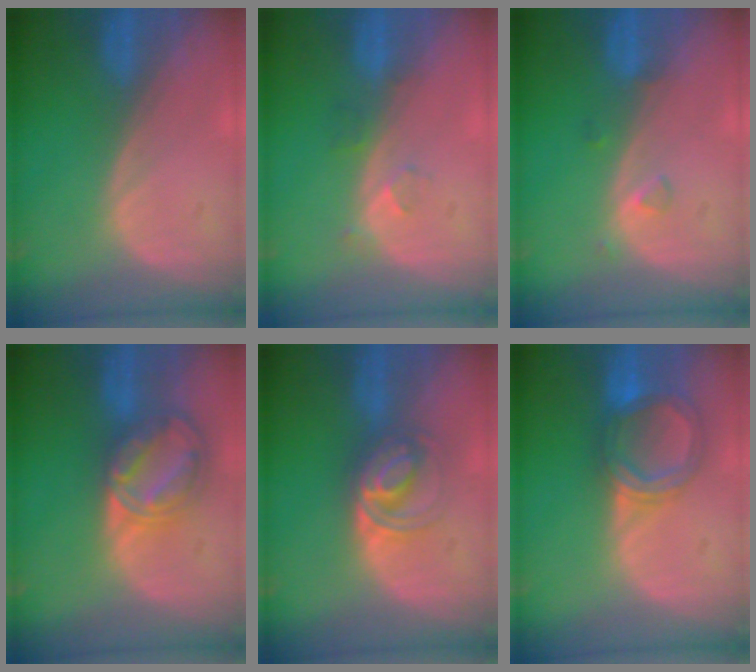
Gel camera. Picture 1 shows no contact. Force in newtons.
{"total": 2.7, "press": 2.3, "slide": 1.5}
{"total": 1.5, "press": 1.5, "slide": 0.1}
{"total": 8.5, "press": 7.2, "slide": 4.5}
{"total": 5.8, "press": 5.4, "slide": 2.0}
{"total": 5.9, "press": 5.9, "slide": 0.8}